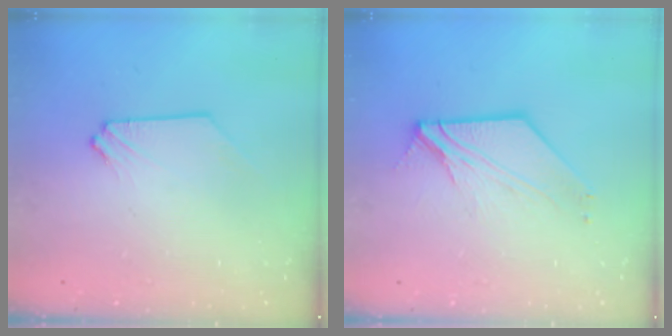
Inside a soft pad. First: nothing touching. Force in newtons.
{"total": 7.2, "press": 7.1, "slide": 0.9}